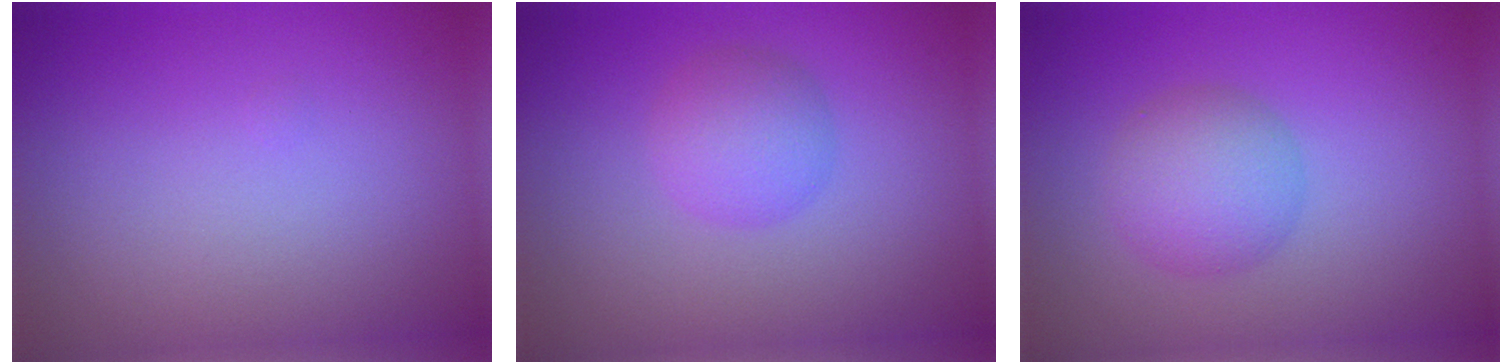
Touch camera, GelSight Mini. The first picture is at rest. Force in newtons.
{"total": 2.9, "press": 2.9, "slide": 0.0}
{"total": 3.7, "press": 3.7, "slide": 0.3}